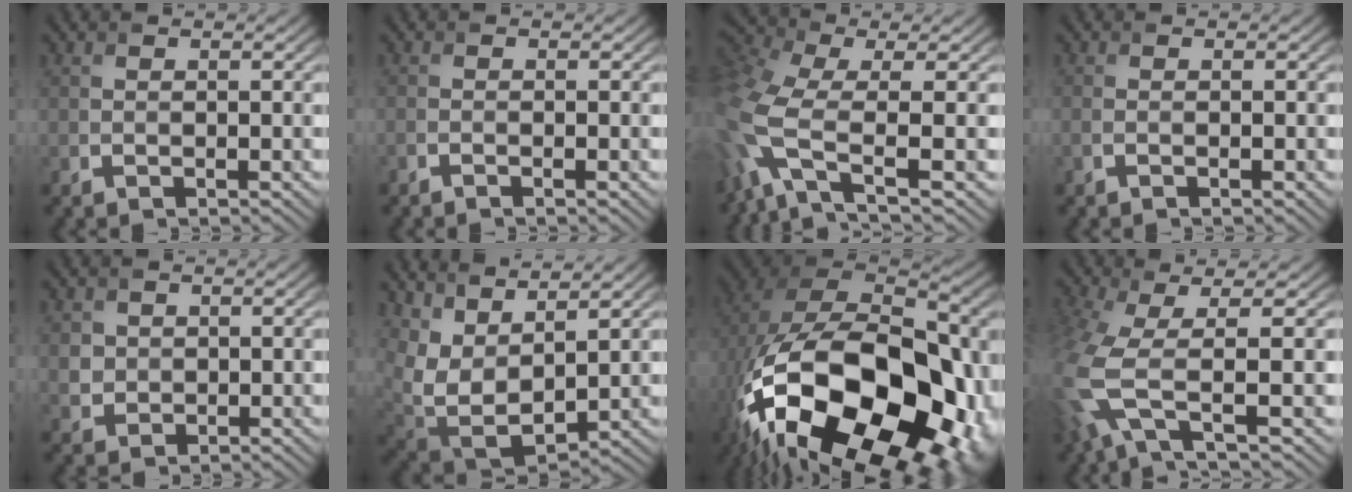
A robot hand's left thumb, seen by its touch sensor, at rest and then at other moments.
{"total": 1.1, "force": [-0.7, 0.1, 0.8], "torque": [-0.014, 0.000, -0.018]}
{"total": 11.3, "force": [-2.0, 4.9, 10.0], "torque": [-0.272, -0.008, -0.052]}
{"total": 1.1, "force": [-0.4, 0.2, 1.0], "torque": [-0.023, -0.001, -0.011]}
{"total": 2.3, "force": [0.4, 2.2, 0.7], "torque": [-0.022, -0.006, 0.008]}
{"total": 10.5, "force": [5.4, 5.4, 7.2], "torque": [-0.184, -0.003, 0.119]}
{"total": 23.3, "force": [-7.9, 14.0, 16.9], "torque": [-0.340, -0.050, -0.101]}
{"total": 8.5, "force": [-1.2, 2.8, 8.0], "torque": [-0.189, -0.014, -0.035]}